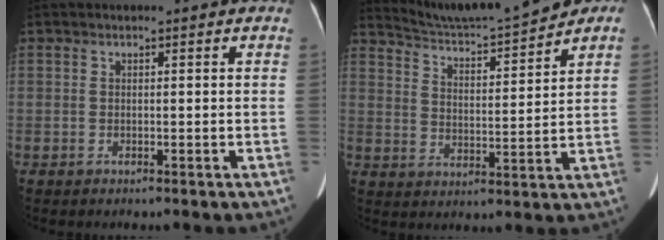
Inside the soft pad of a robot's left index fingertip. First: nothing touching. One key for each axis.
{"total": 11.0, "fx": 10.5, "fy": 0.0, "fz": 3.2, "tx": -0.061, "ty": 0.011, "tz": 0.171}